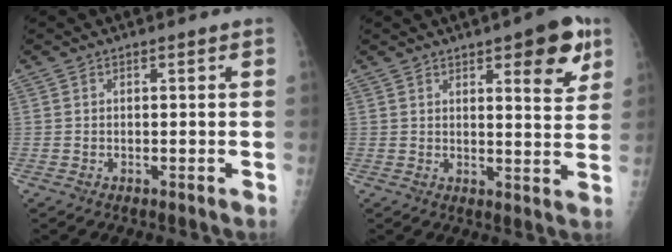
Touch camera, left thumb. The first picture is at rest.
{"total": 9.5, "force": [5.2, 2.8, 7.4], "torque": [-0.066, -0.022, 0.064]}